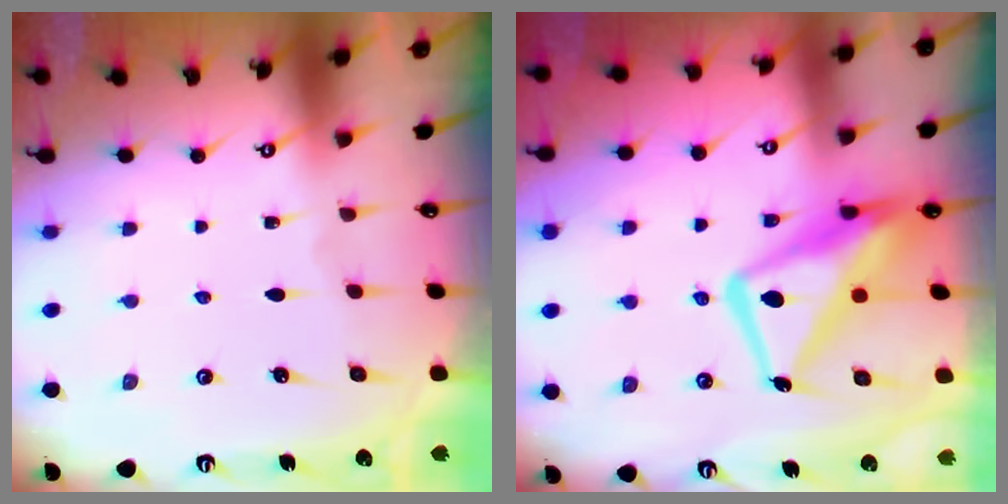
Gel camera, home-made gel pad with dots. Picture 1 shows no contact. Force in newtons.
{"total": 14.6, "press": 14.5, "slide": 1.4}